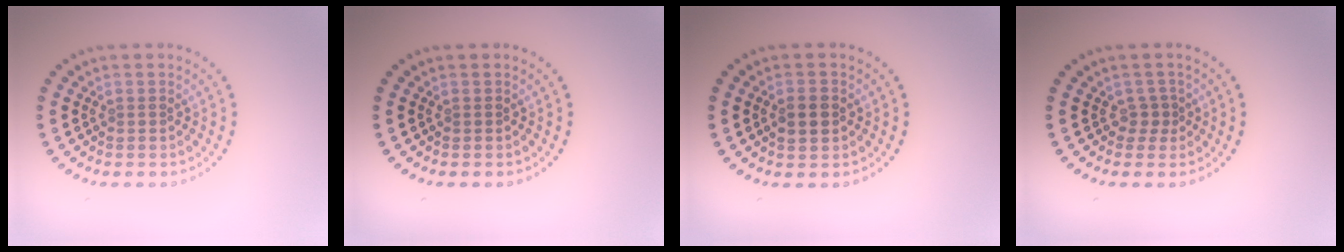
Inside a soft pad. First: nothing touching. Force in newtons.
{"total": 0.0}
{"total": 2.0, "press": 2.0, "slide": 0.1}
{"total": 1.2, "press": 0.9, "slide": 0.8}